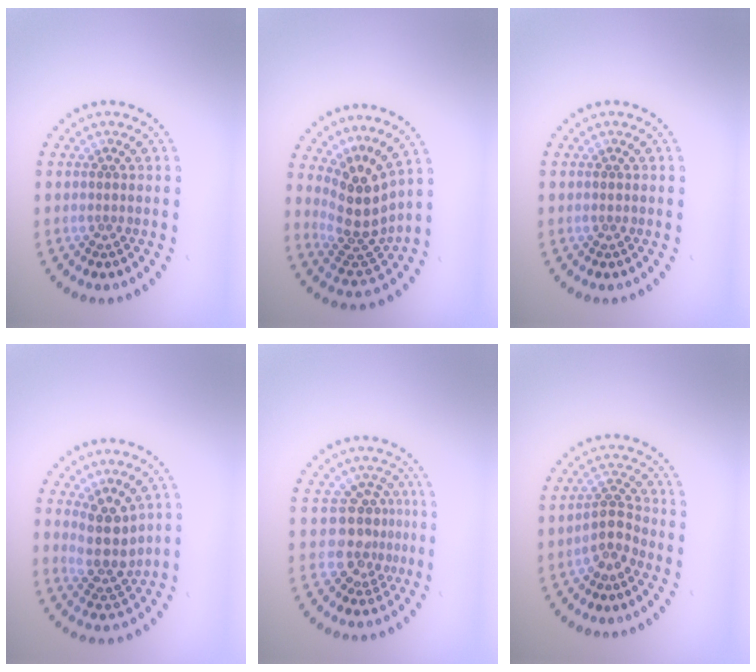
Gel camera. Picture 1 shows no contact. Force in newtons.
{"total": 4.3, "press": 3.3, "slide": 2.8}
{"total": 0.5, "press": 0.4, "slide": 0.3}
{"total": 3.8, "press": 3.1, "slide": 2.2}
{"total": 3.3, "press": 2.5, "slide": 2.2}
{"total": 2.4, "press": 1.9, "slide": 1.5}